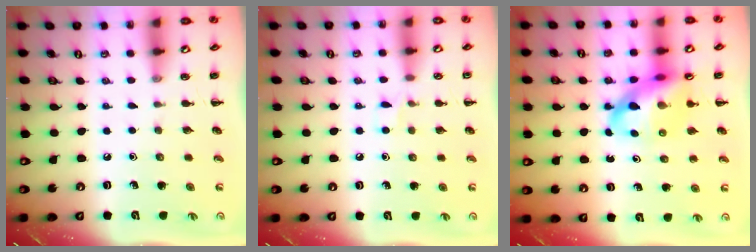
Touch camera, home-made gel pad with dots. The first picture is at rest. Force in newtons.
{"total": 4.0, "press": 3.8, "slide": 1.1}
{"total": 12.5, "press": 11.9, "slide": 3.6}